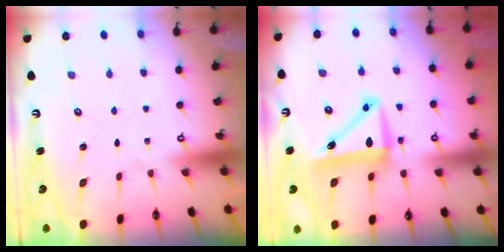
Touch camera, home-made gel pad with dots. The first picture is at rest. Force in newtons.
{"total": 9.3, "press": 8.7, "slide": 3.2}